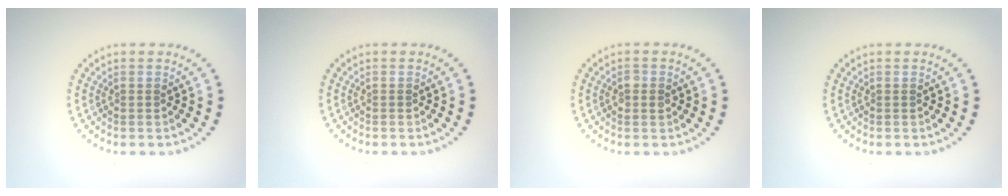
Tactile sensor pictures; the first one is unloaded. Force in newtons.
{"total": 0.0}
{"total": 1.1, "press": 1.1, "slide": 0.0}
{"total": 0.0}